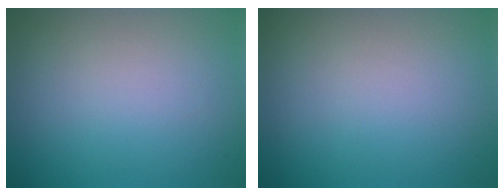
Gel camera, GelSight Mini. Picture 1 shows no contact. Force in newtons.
{"total": 0.0}